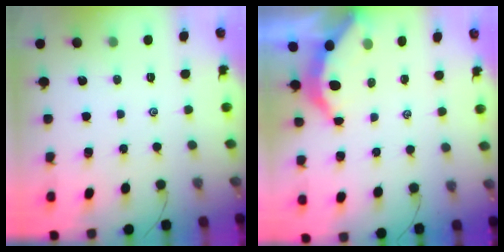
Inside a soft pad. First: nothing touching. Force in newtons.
{"total": 3.8, "press": 3.7, "slide": 0.4}